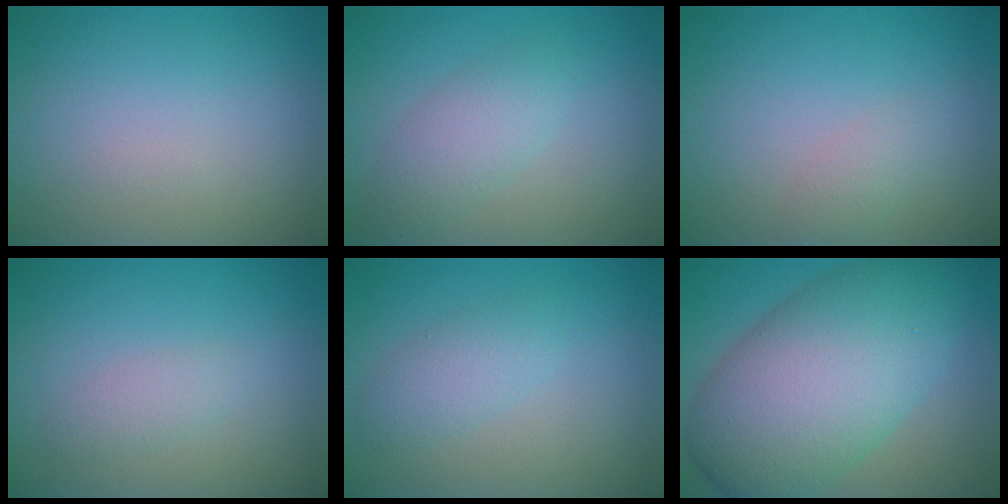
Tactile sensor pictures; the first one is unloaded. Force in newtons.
{"total": 2.8, "press": 2.8, "slide": 0.2}
{"total": 1.1, "press": 1.1, "slide": 0.1}
{"total": 1.3, "press": 1.3, "slide": 0.1}
{"total": 2.2, "press": 2.2, "slide": 0.1}
{"total": 12.2, "press": 12.2, "slide": 0.3}